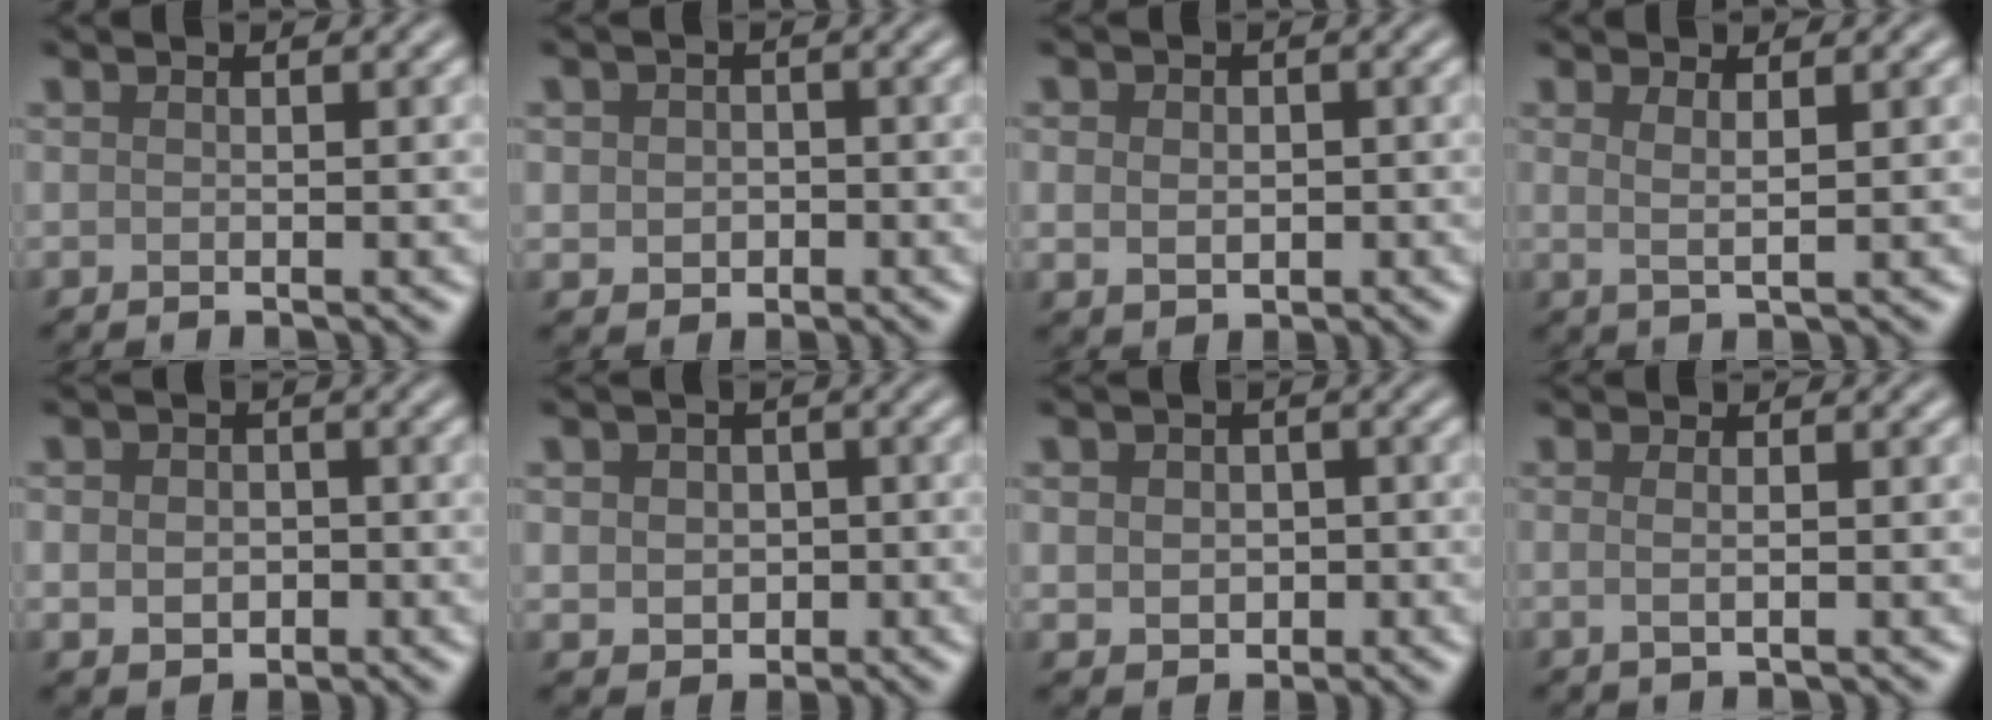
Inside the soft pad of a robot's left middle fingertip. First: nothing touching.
{"total": 2.5, "force": [-0.1, 2.2, 1.1], "torque": [-0.013, -0.005, -0.007]}
{"total": 2.9, "force": [0.3, 2.4, 1.6], "torque": [-0.019, 0.006, -0.004]}
{"total": 1.8, "force": [0.8, 0.5, 1.5], "torque": [-0.023, -0.003, 0.011]}
{"total": 3.6, "force": [-0.3, 3.0, 2.0], "torque": [-0.020, -0.005, -0.011]}
{"total": 3.7, "force": [0.0, 3.2, 2.0], "torque": [-0.030, 0.003, -0.007]}
{"total": 3.2, "force": [-0.1, 2.7, 1.8], "torque": [-0.027, -0.003, -0.004]}
{"total": 1.3, "force": [0.1, 0.5, 1.2], "torque": [-0.014, -0.010, -0.002]}